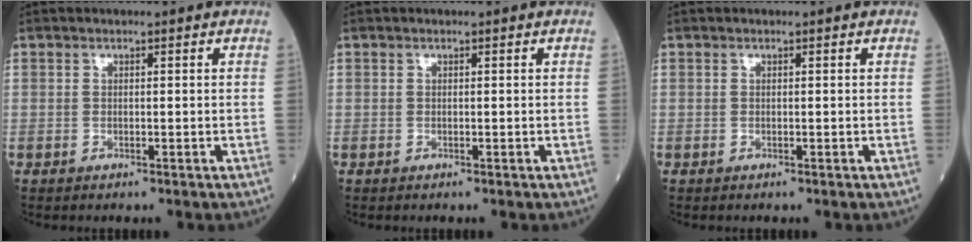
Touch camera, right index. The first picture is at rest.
{"total": 0.0}
{"total": 0.0}